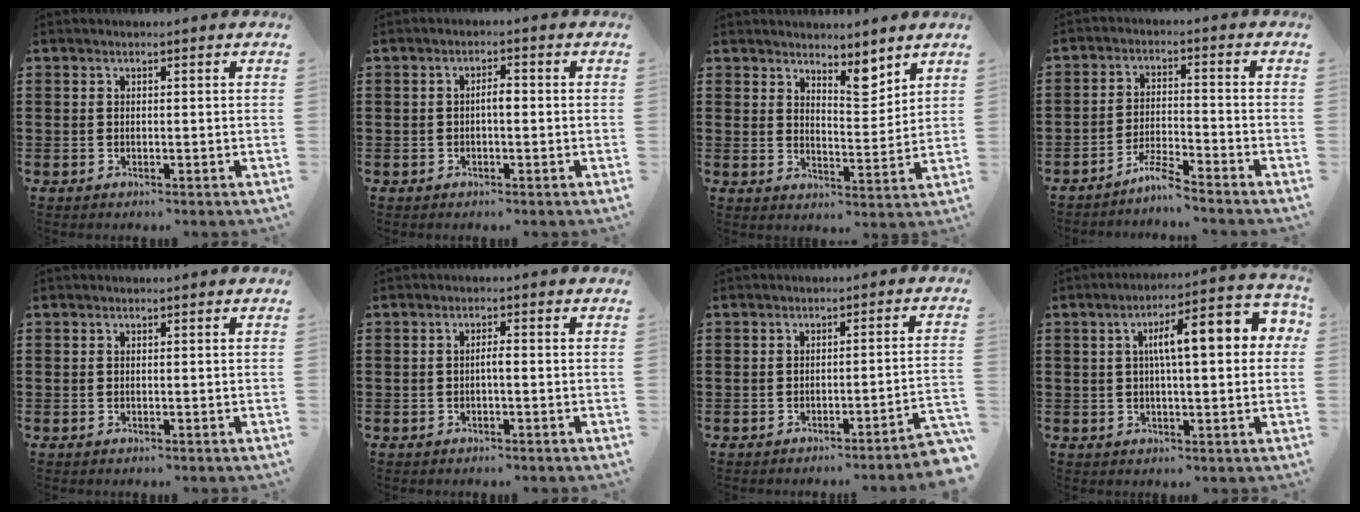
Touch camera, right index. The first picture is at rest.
{"total": 2.0, "force": [-0.3, 0.6, 1.9], "torque": [-0.036, 0.002, -0.006]}
{"total": 5.6, "force": [4.7, 1.9, 2.5], "torque": [-0.036, -0.021, 0.080]}
{"total": 4.3, "force": [-4.0, 0.0, 1.5], "torque": [-0.044, -0.003, -0.084]}
{"total": 0.0}
{"total": 1.5, "force": [-0.5, 0.2, 1.4], "torque": [-0.027, -0.001, -0.009]}
{"total": 2.9, "force": [-2.3, -0.5, 1.6], "torque": [-0.027, -0.011, -0.047]}
{"total": 9.3, "force": [1.9, 2.4, 8.8], "torque": [-0.137, -0.003, 0.021]}